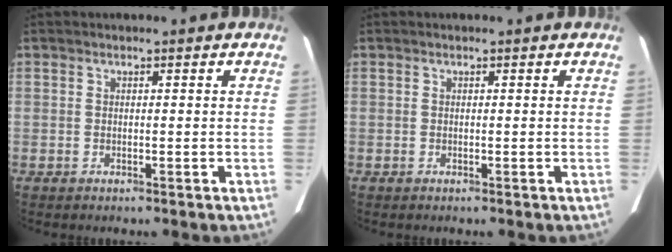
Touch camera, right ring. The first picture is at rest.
{"total": 0.0}